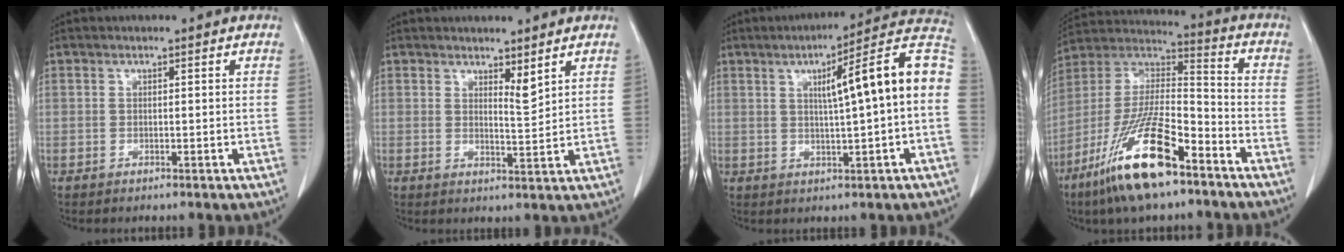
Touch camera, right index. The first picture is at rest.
{"total": 2.6, "force": [2.0, 0.3, 1.6], "torque": [-0.033, -0.015, 0.038]}
{"total": 14.1, "force": [1.6, 0.2, 14.0], "torque": [-0.193, 0.032, 0.016]}
{"total": 19.1, "force": [-11.4, 4.2, 14.7], "torque": [-0.314, -0.025, -0.211]}